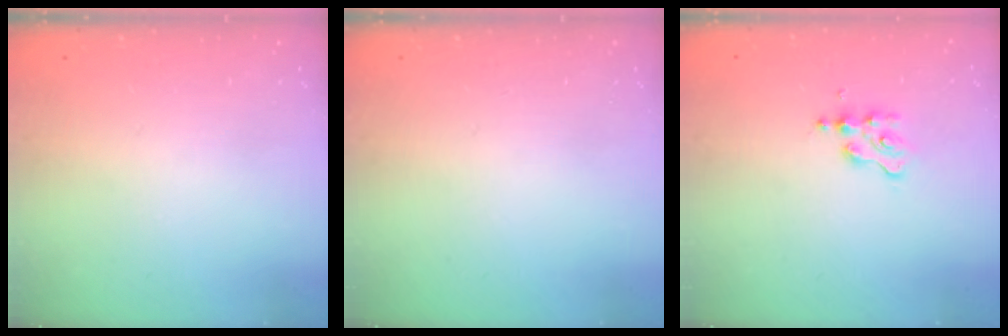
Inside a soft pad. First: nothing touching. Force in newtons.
{"total": 0.0}
{"total": 3.4, "press": 3.4, "slide": 0.3}